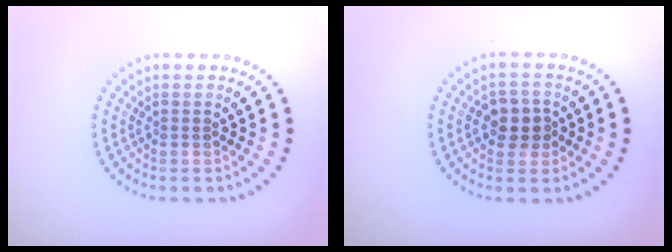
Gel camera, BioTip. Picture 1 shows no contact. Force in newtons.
{"total": 2.8, "press": 2.8, "slide": 0.7}